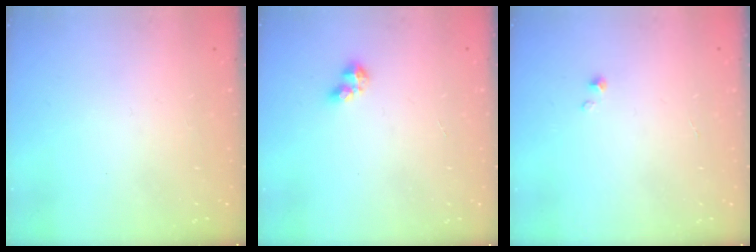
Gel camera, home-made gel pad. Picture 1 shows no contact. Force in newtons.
{"total": 3.4, "press": 3.4, "slide": 0.5}
{"total": 0.0}